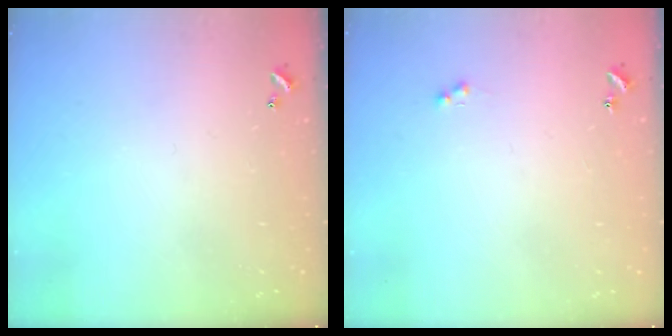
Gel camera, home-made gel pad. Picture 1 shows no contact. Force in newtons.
{"total": 1.0, "press": 0.9, "slide": 0.5}